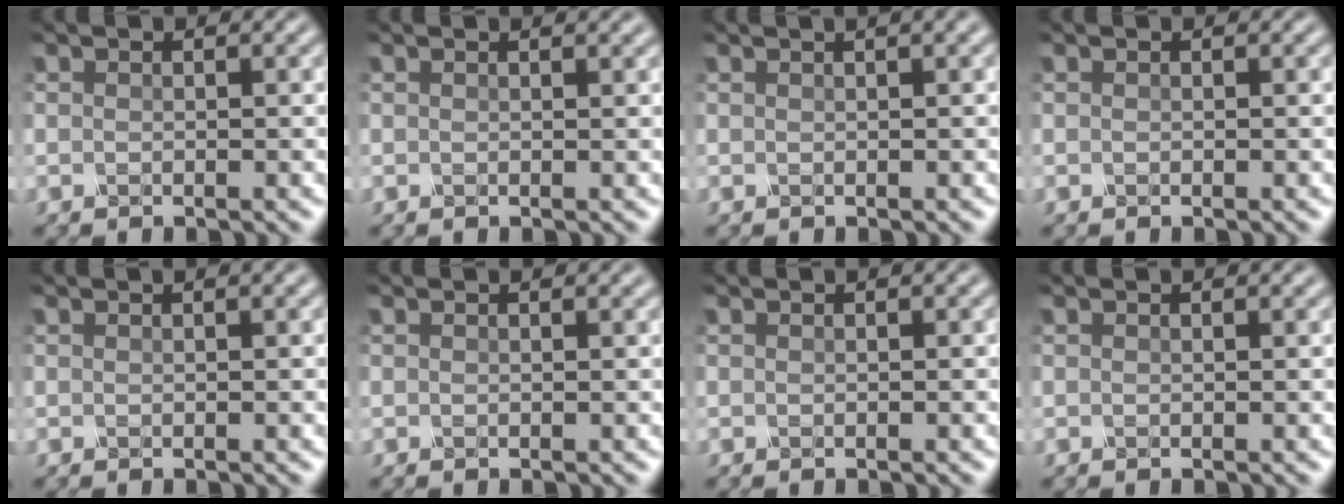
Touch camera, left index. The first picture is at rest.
{"total": 1.3, "force": [1.0, 0.3, 0.7], "torque": [-0.009, 0.001, 0.010]}
{"total": 1.9, "force": [1.1, 0.5, 1.5], "torque": [-0.016, 0.007, 0.007]}
{"total": 0.0}
{"total": 0.8, "force": [0.5, 0.1, 0.6], "torque": [-0.012, -0.001, 0.003]}
{"total": 0.9, "force": [0.7, 0.2, 0.5], "torque": [-0.009, -0.001, 0.006]}
{"total": 0.0}
{"total": 0.7, "force": [0.6, 0.1, 0.4], "torque": [-0.008, -0.001, 0.004]}